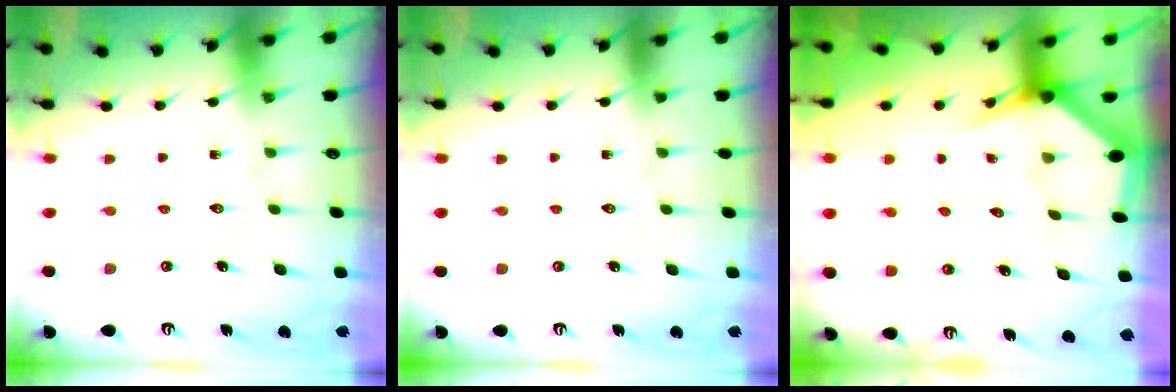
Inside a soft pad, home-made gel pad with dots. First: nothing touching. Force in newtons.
{"total": 0.0}
{"total": 3.2, "press": 3.2, "slide": 0.1}